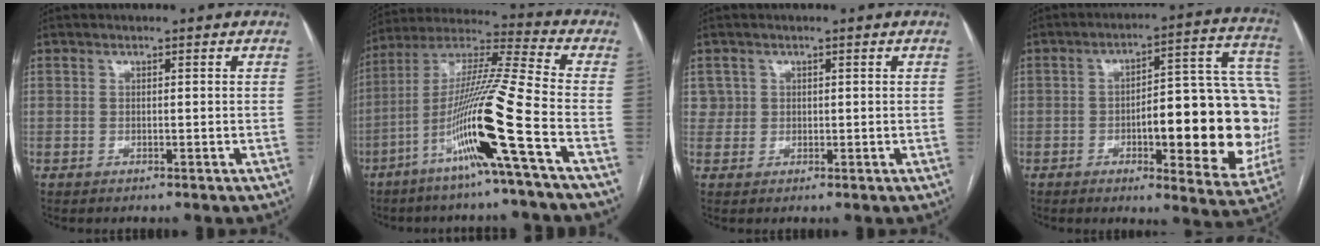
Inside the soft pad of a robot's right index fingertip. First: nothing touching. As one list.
[{"total": 16.8, "force": [-7.0, -2.2, 15.2], "torque": [-0.296, -0.013, -0.136]}, {"total": 2.1, "force": [0.8, 1.9, -0.2], "torque": [0.019, 0.005, 0.009]}, {"total": 22.7, "force": [-3.2, 6.2, 21.6], "torque": [-0.211, 0.040, -0.026]}]